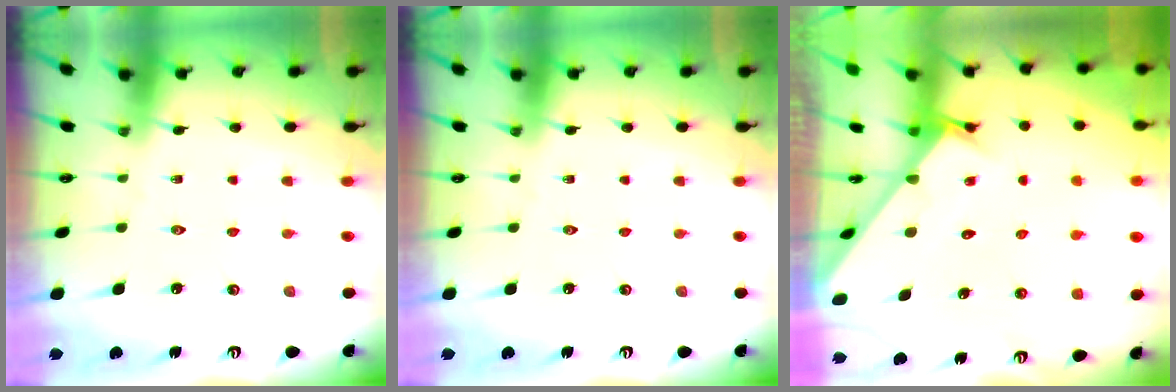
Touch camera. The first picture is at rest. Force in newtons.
{"total": 0.0}
{"total": 2.7, "press": 2.7, "slide": 0.3}